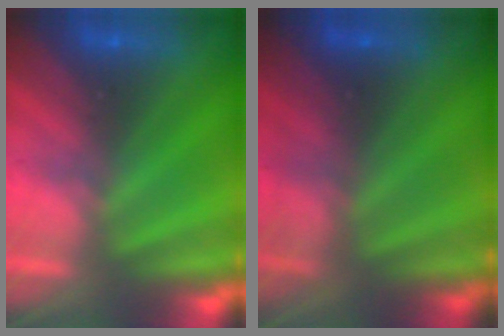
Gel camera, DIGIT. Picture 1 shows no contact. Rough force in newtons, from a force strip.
{"total": 2.4}